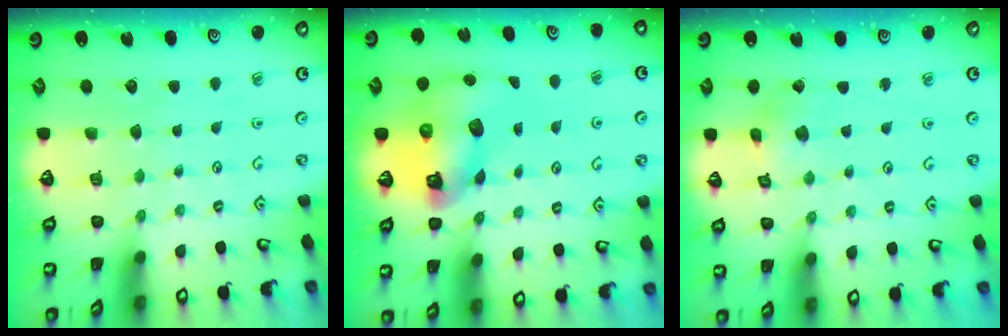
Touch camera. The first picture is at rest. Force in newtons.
{"total": 11.8, "press": 11.7, "slide": 1.8}
{"total": 2.6, "press": 2.5, "slide": 0.3}